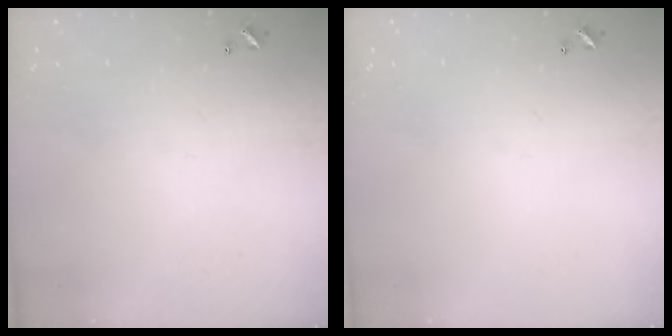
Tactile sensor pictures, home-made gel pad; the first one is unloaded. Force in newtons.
{"total": 0.0}